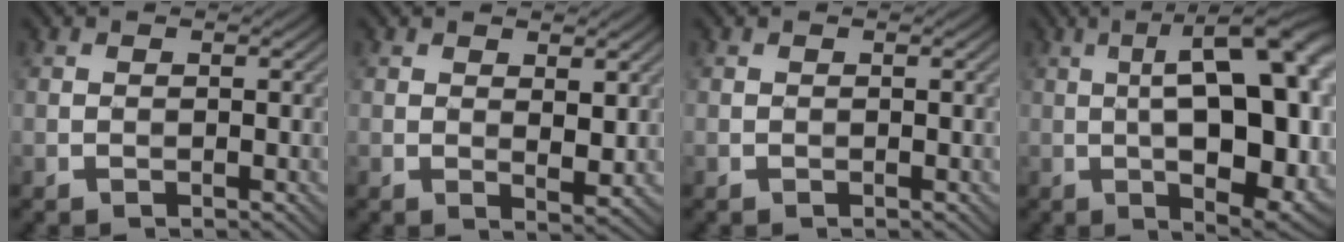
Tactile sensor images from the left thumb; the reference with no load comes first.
{"total": 2.8, "force": [1.3, 1.1, 2.2], "torque": [-0.042, -0.008, 0.029]}
{"total": 0.0}
{"total": 18.9, "force": [1.5, 7.0, 17.5], "torque": [-0.236, 0.016, 0.015]}